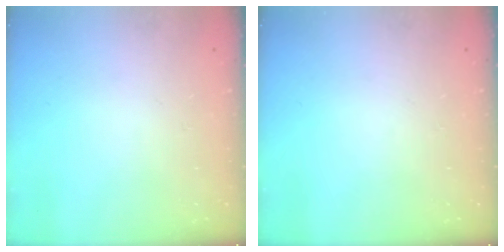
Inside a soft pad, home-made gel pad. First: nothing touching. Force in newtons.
{"total": 0.0}